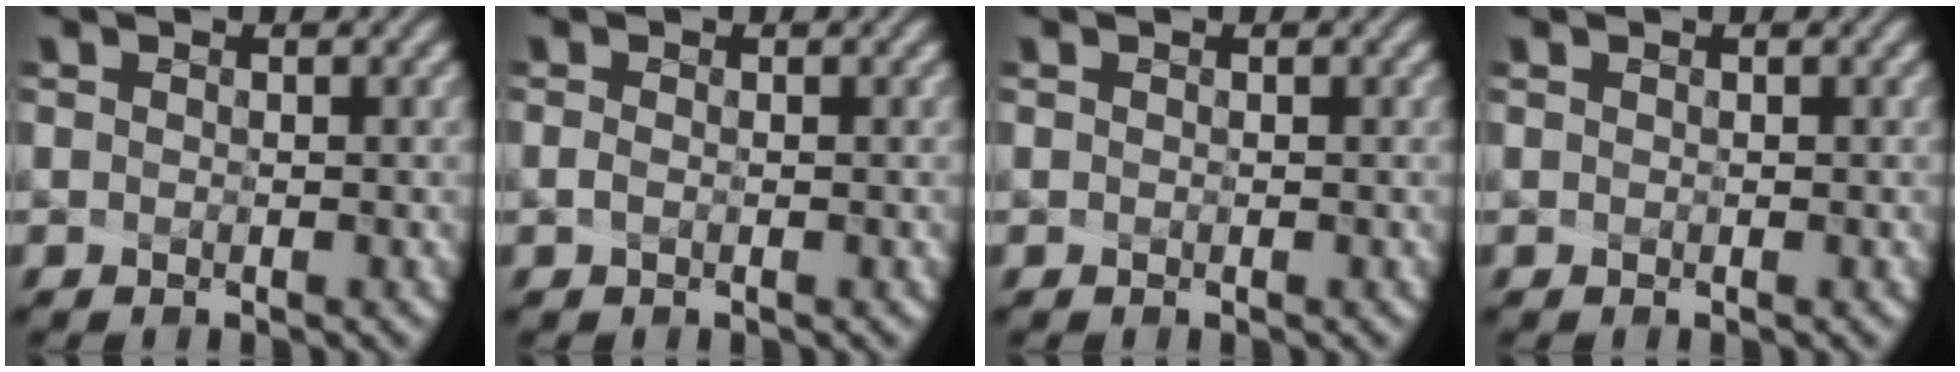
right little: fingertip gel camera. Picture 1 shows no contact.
{"total": 0.6, "force": [-0.6, -0.2, 0.1], "torque": [-0.014, -0.008, 0.003]}
{"total": 0.0}
{"total": 0.0}